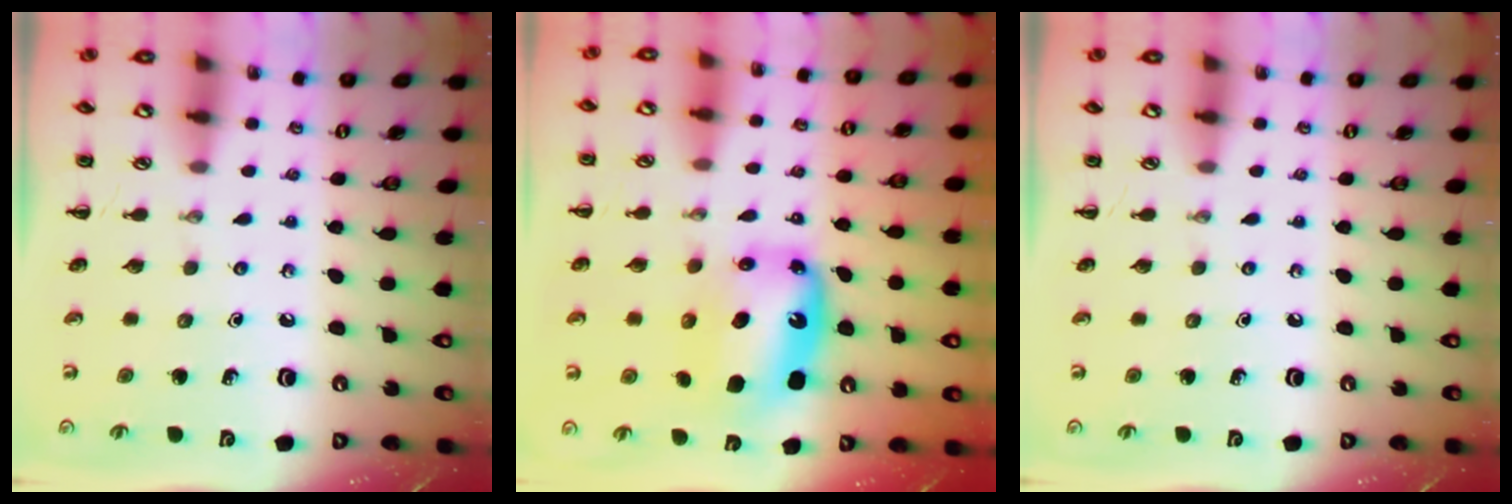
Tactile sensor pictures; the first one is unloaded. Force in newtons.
{"total": 10.2, "press": 9.8, "slide": 2.9}
{"total": 0.0}